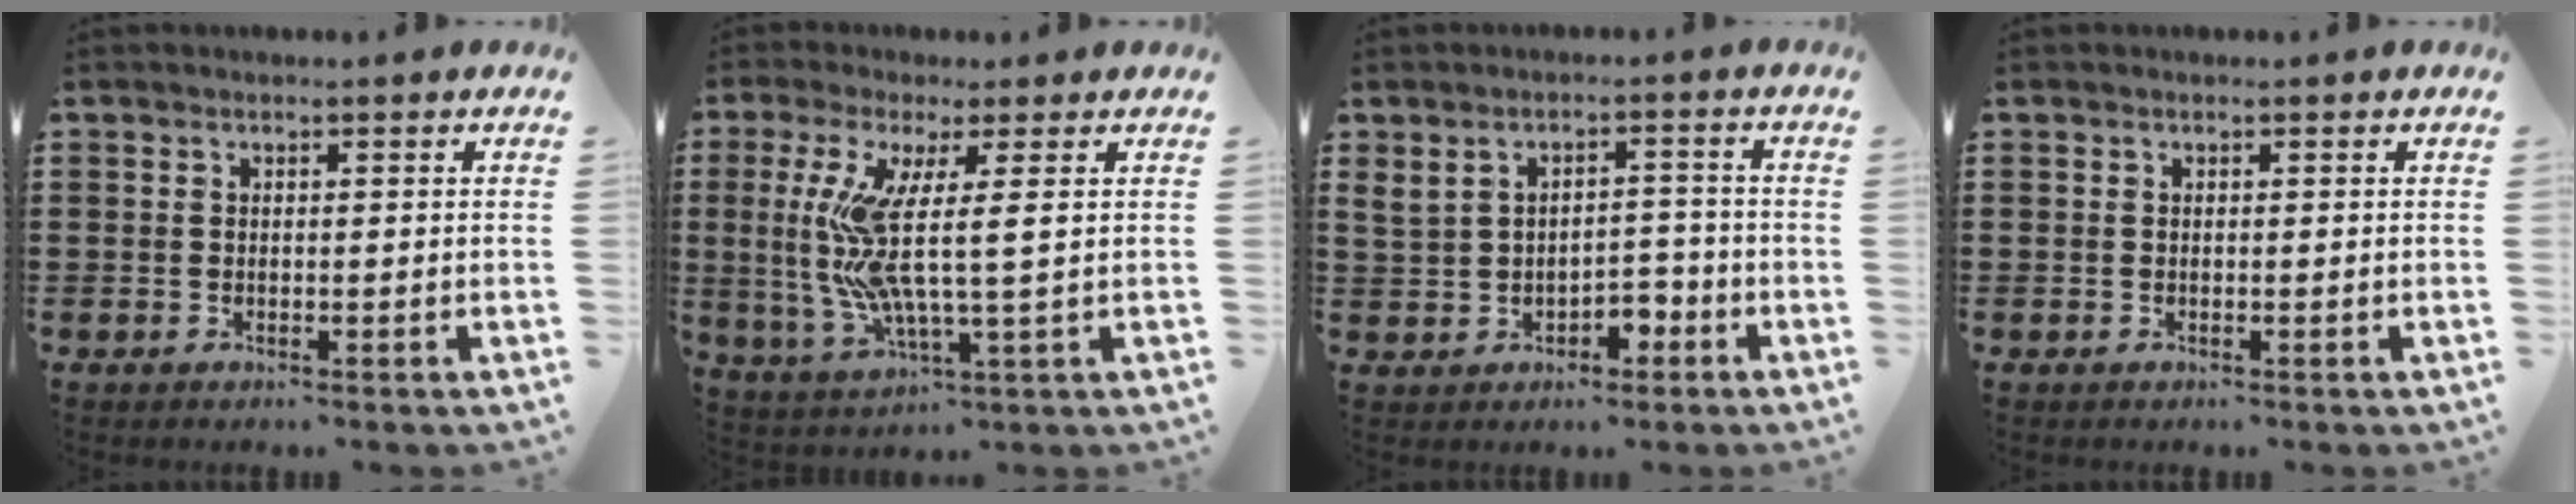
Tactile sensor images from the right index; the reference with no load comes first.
{"total": 9.7, "force": [1.7, 0.7, 9.5], "torque": [-0.216, -0.024, 0.022]}
{"total": 3.3, "force": [-0.9, 2.1, 2.4], "torque": [-0.048, 0.008, -0.021]}
{"total": 0.0}